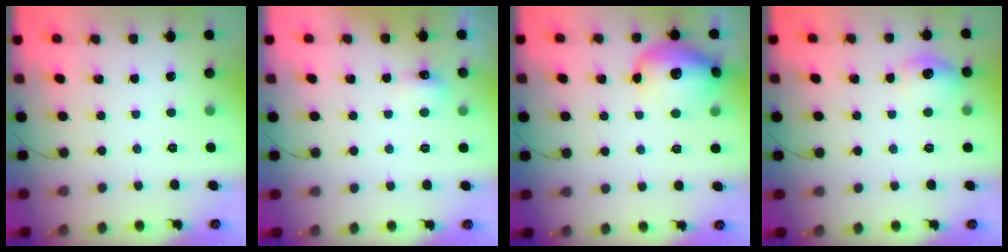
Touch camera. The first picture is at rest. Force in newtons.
{"total": 4.8, "press": 4.7, "slide": 1.1}
{"total": 18.3, "press": 17.5, "slide": 5.6}
{"total": 9.4, "press": 9.4, "slide": 0.5}